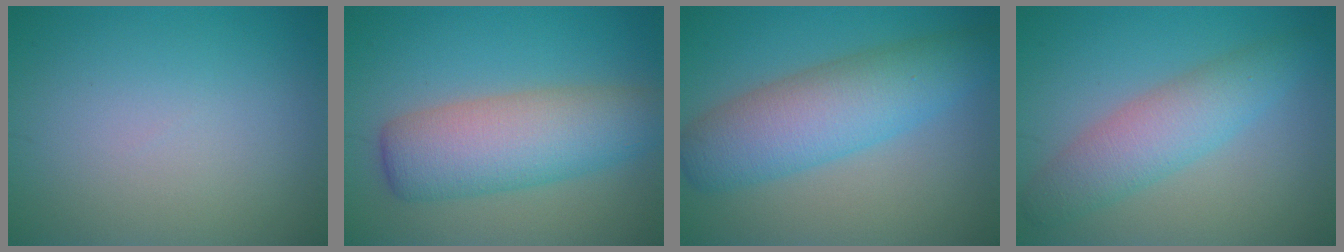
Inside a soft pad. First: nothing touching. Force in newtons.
{"total": 7.1, "press": 7.1, "slide": 0.3}
{"total": 7.2, "press": 7.2, "slide": 0.3}
{"total": 4.7, "press": 4.7, "slide": 0.2}